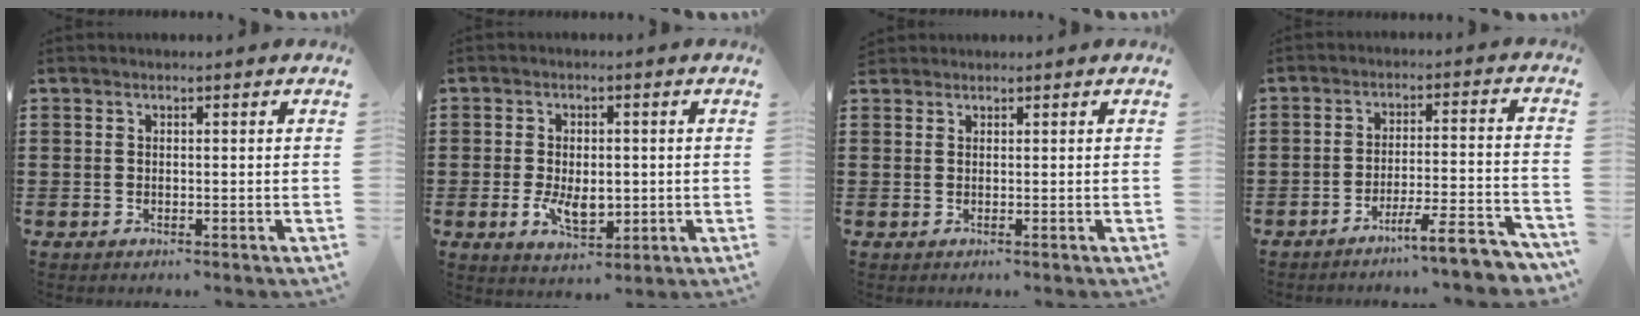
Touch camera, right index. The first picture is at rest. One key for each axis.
{"total": 5.5, "fx": -0.8, "fy": 3.2, "fz": 4.4, "tx": -0.085, "ty": -0.002, "tz": -0.017}
{"total": 0.7, "fx": 0.6, "fy": 0.2, "fz": -0.1, "tx": 0.001, "ty": 0.002, "tz": 0.012}
{"total": 7.1, "fx": -5.8, "fy": 0.3, "fz": 4.0, "tx": -0.060, "ty": 0.000, "tz": -0.106}